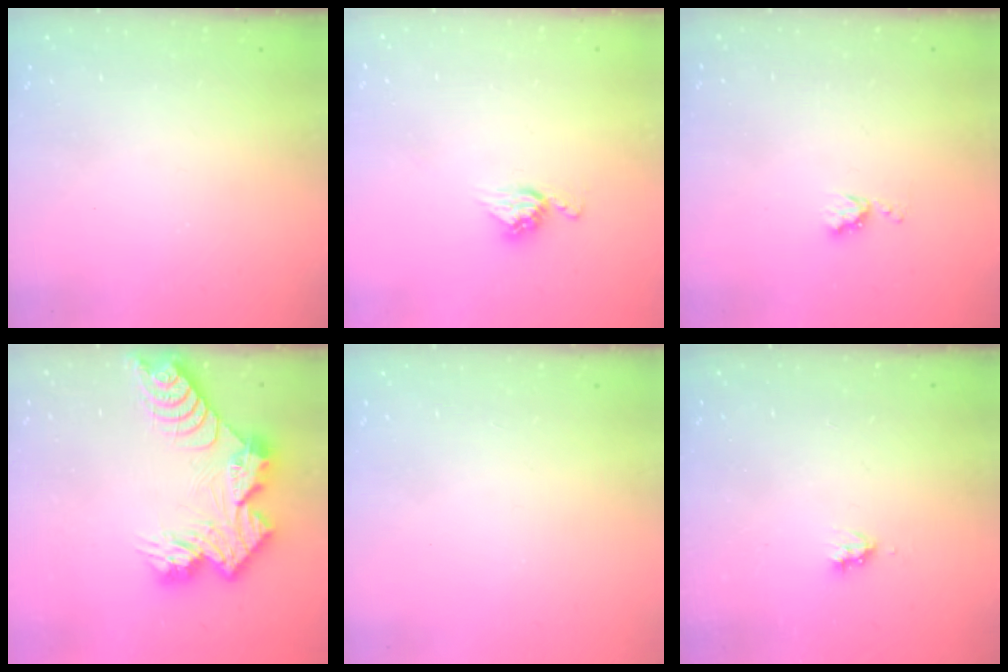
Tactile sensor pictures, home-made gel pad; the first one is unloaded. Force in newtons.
{"total": 7.1, "press": 7.1, "slide": 0.3}
{"total": 4.4, "press": 4.3, "slide": 0.5}
{"total": 13.4, "press": 13.4, "slide": 1.1}
{"total": 0.0}
{"total": 2.6, "press": 2.6, "slide": 0.4}